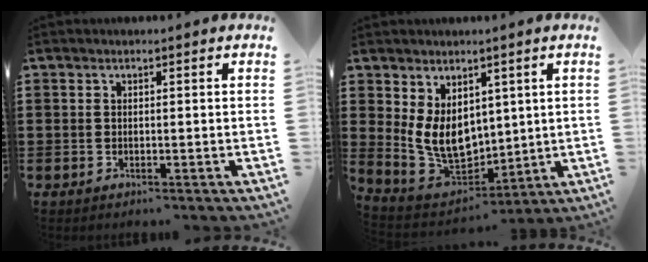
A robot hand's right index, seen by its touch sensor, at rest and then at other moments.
{"total": 8.4, "force": [2.0, 6.3, 5.2], "torque": [-0.130, -0.006, 0.040]}